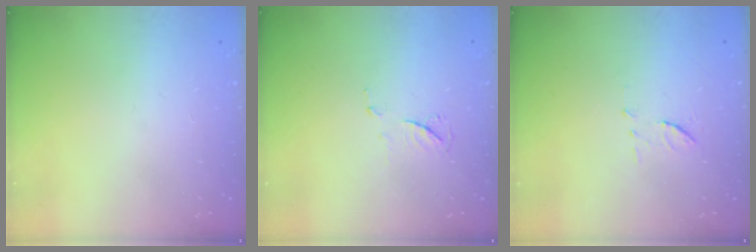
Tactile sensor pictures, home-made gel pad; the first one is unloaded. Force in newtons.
{"total": 6.0, "press": 6.0, "slide": 0.7}
{"total": 6.8, "press": 6.6, "slide": 1.8}